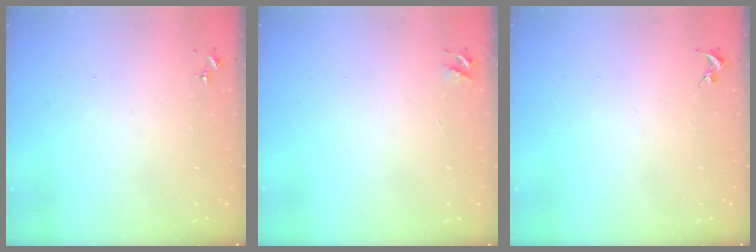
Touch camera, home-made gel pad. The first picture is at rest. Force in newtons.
{"total": 3.5, "press": 3.5, "slide": 0.4}
{"total": 0.0}